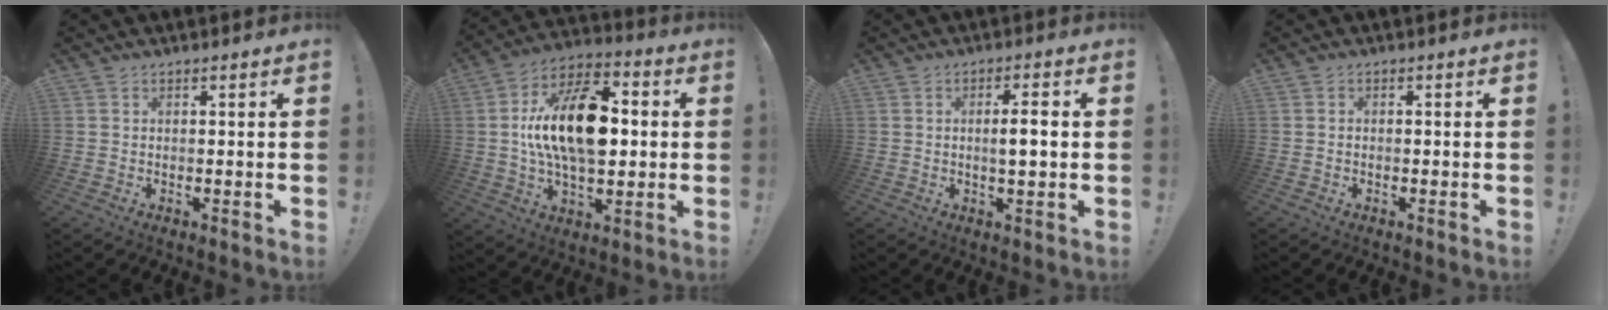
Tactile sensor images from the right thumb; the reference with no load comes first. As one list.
[{"total": 21.6, "force": [2.0, 12.3, 17.7], "torque": [-0.305, 0.005, 0.035]}, {"total": 4.9, "force": [0.1, 1.0, 4.8], "torque": [-0.073, -0.001, -0.004]}, {"total": 0.7, "force": [-0.6, 0.4, 0.2], "torque": [-0.005, 0.002, -0.009]}]